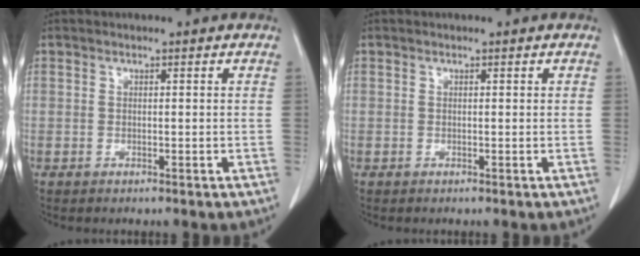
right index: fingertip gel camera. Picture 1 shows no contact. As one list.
[{"total": 0.0}]